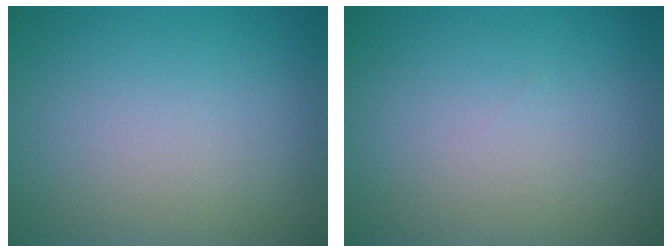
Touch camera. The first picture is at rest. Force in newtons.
{"total": 0.0}